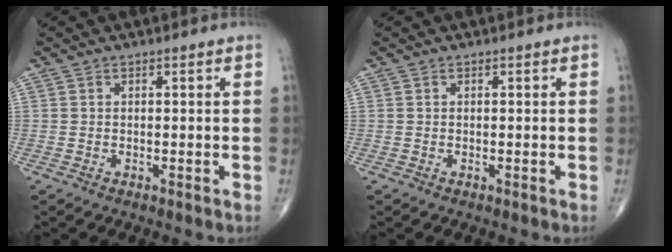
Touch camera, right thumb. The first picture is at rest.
{"total": 0.0}